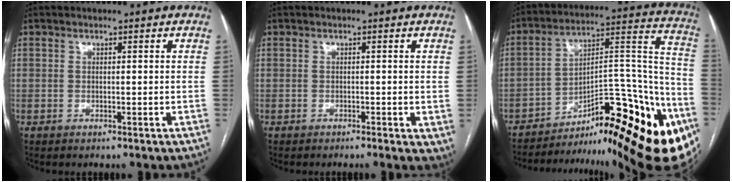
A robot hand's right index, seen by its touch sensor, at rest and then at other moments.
{"total": 2.9, "force": [-1.4, 1.0, 2.4], "torque": [-0.020, -0.006, -0.023]}
{"total": 30.1, "force": [-19.0, 7.9, 22.0], "torque": [-0.204, 0.023, -0.261]}